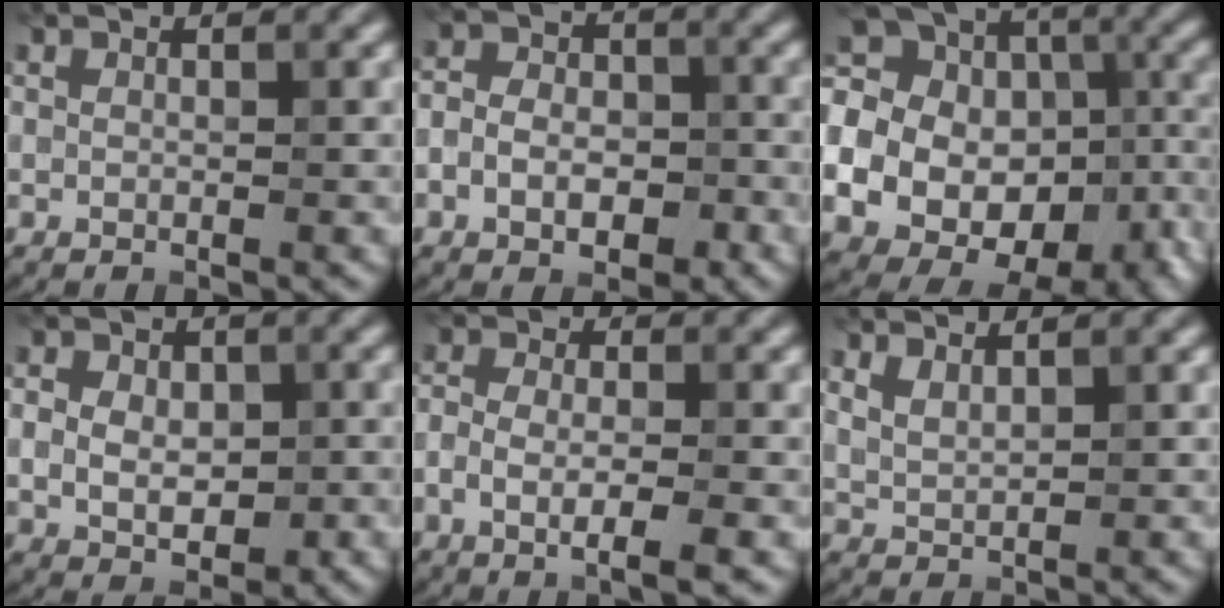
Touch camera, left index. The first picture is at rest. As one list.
[{"total": 4.9, "force": [-1.5, 3.3, 3.2], "torque": [-0.028, 0.001, -0.030]}, {"total": 21.9, "force": [-6.9, 18.3, 9.8], "torque": [-0.196, -0.018, -0.102]}, {"total": 4.7, "force": [0.2, 3.5, 3.1], "torque": [-0.032, 0.004, -0.004]}, {"total": 4.2, "force": [-1.4, 1.6, 3.6], "torque": [-0.071, -0.004, -0.029]}, {"total": 1.6, "force": [1.3, 0.4, 0.7], "torque": [-0.020, -0.004, 0.030]}]